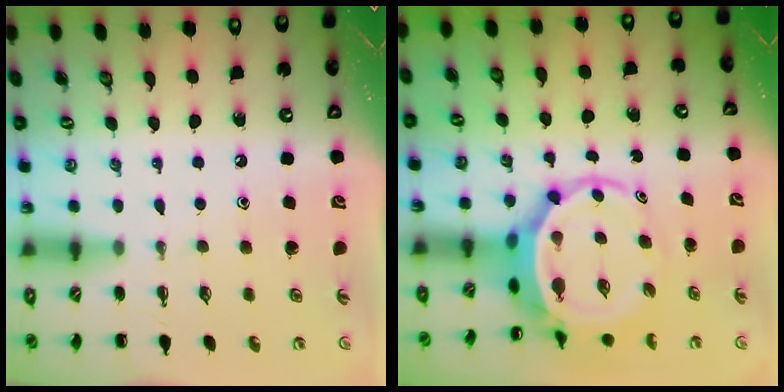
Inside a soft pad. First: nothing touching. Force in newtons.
{"total": 5.7, "press": 5.4, "slide": 1.8}